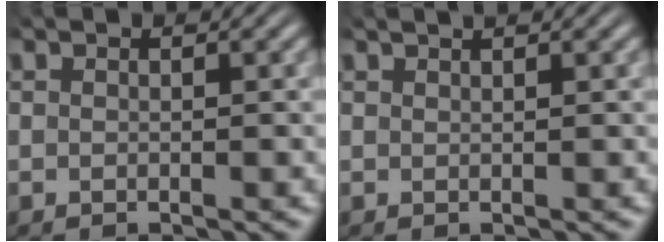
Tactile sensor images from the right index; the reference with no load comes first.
{"total": 1.2, "force": [1.1, -0.5, 0.3], "torque": [0.004, 0.002, 0.019]}